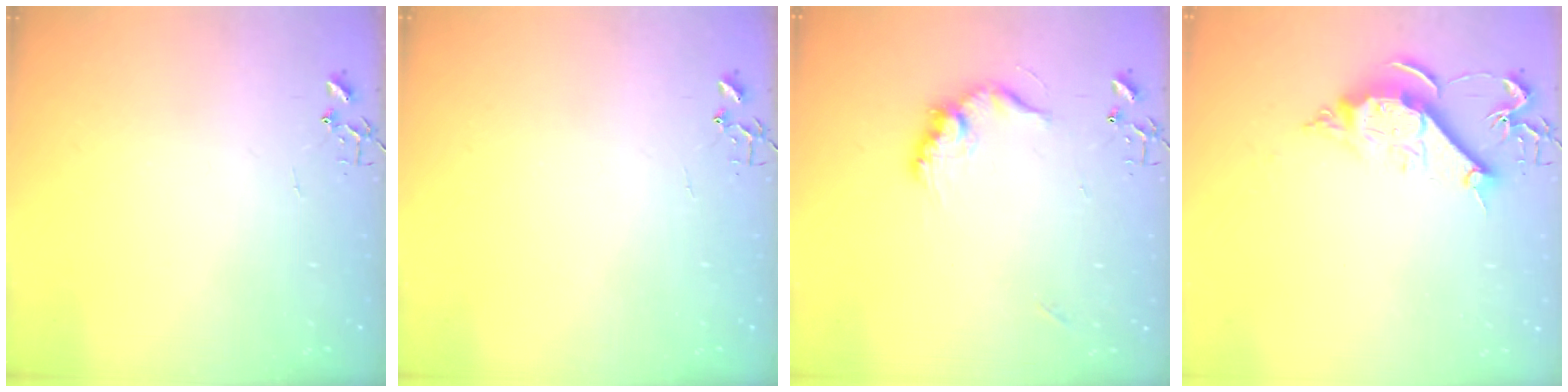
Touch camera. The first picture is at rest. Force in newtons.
{"total": 0.0}
{"total": 12.6, "press": 12.6, "slide": 0.7}
{"total": 10.9, "press": 10.9, "slide": 0.7}